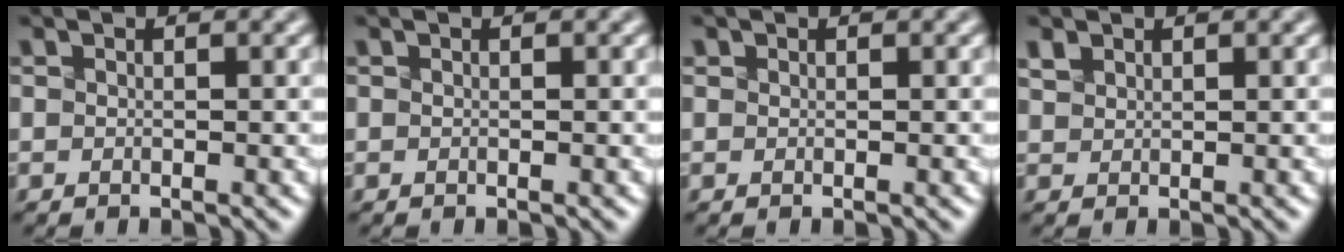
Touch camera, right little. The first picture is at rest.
{"total": 0.0}
{"total": 0.8, "force": [0.5, 0.6, 0.3], "torque": [-0.014, 0.008, 0.009]}
{"total": 1.2, "force": [0.8, 0.8, 0.4], "torque": [-0.016, 0.005, 0.022]}